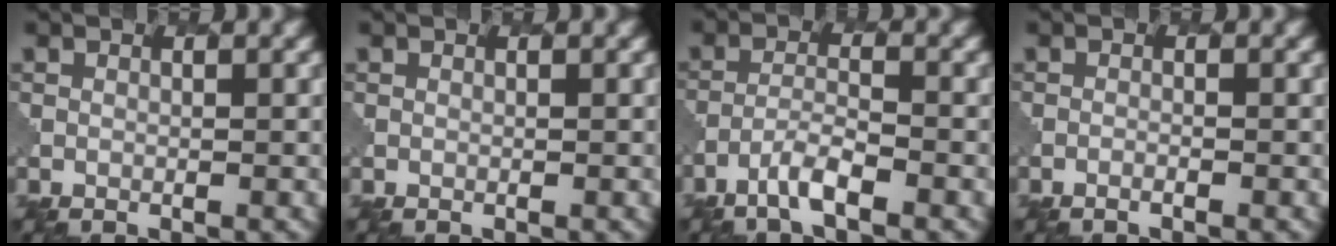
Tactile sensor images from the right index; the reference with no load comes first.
{"total": 0.0}
{"total": 3.2, "force": [-2.3, 0.6, 2.2], "torque": [-0.047, 0.000, -0.052]}
{"total": 0.6, "force": [-0.5, 0.2, 0.3], "torque": [-0.001, 0.000, -0.014]}